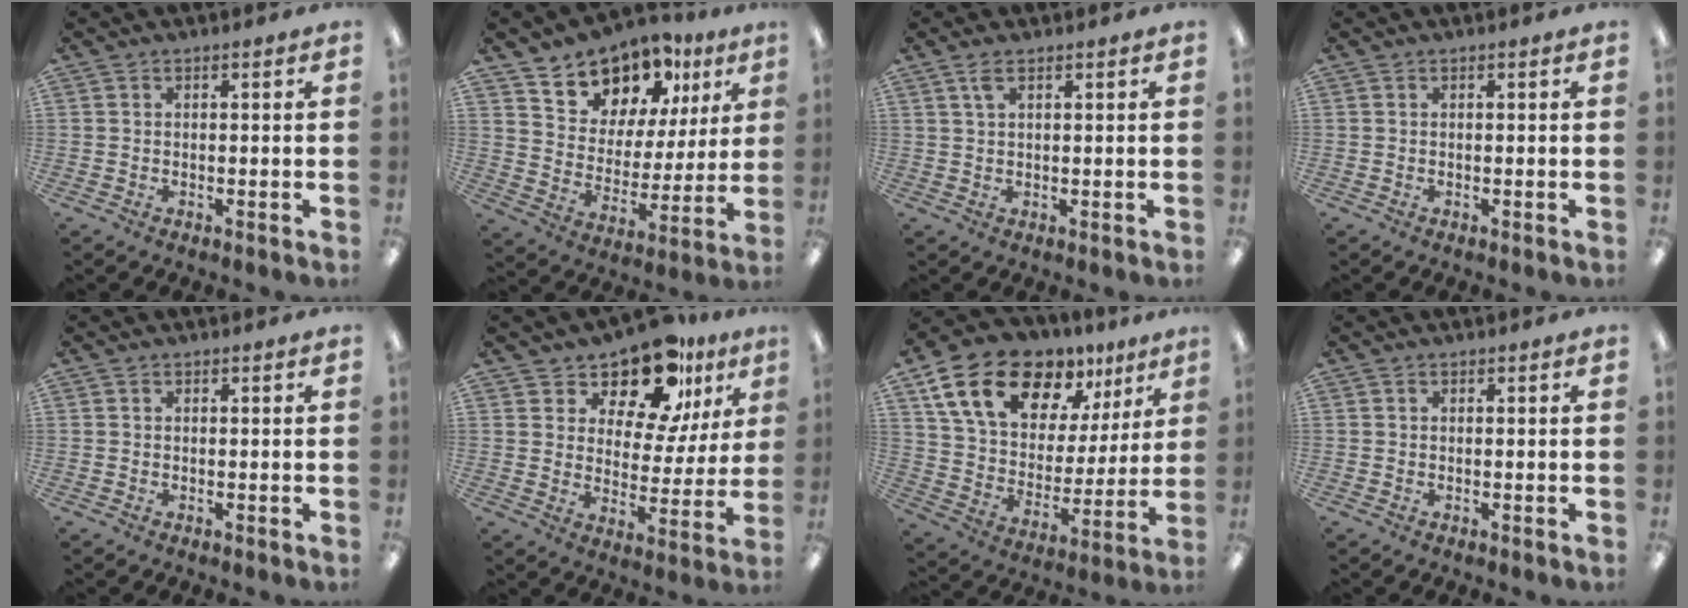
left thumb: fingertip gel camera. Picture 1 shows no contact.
{"total": 12.6, "force": [10.6, 6.5, 1.9], "torque": [-0.049, -0.092, 0.200]}
{"total": 3.0, "force": [1.7, 1.1, 2.2], "torque": [-0.051, 0.005, 0.029]}
{"total": 0.0}
{"total": 0.0}
{"total": 14.9, "force": [12.0, 6.2, 6.3], "torque": [-0.114, -0.082, 0.213]}
{"total": 19.0, "force": [12.3, 10.8, 9.7], "torque": [-0.171, -0.069, 0.223]}
{"total": 0.0}